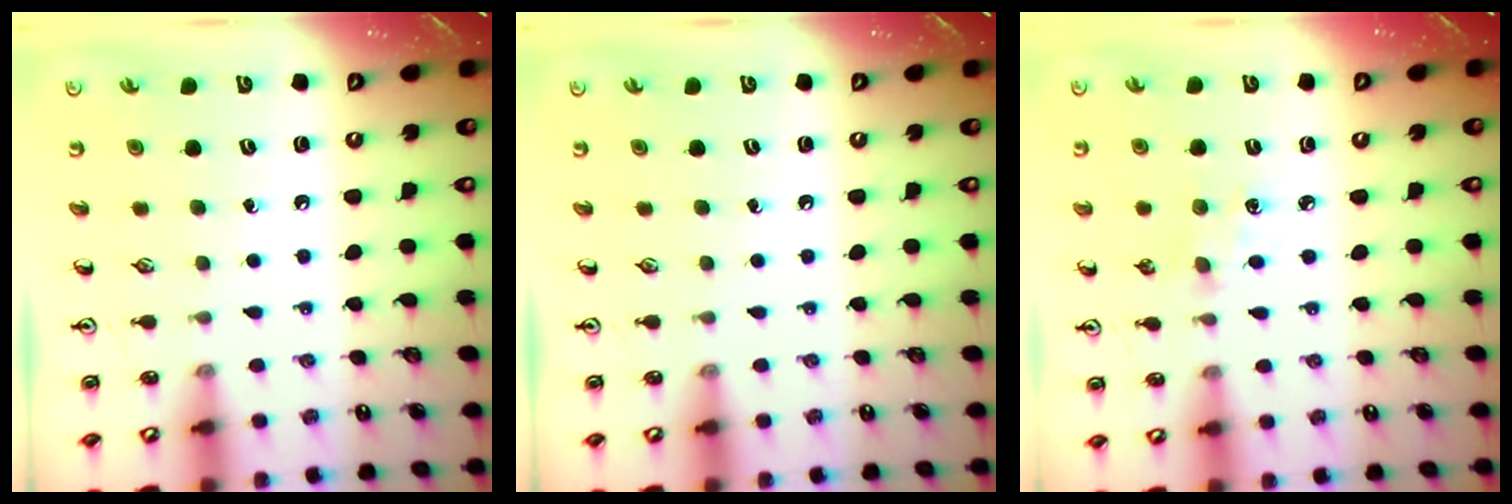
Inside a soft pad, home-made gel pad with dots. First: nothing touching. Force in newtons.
{"total": 0.0}
{"total": 5.6, "press": 5.5, "slide": 0.6}